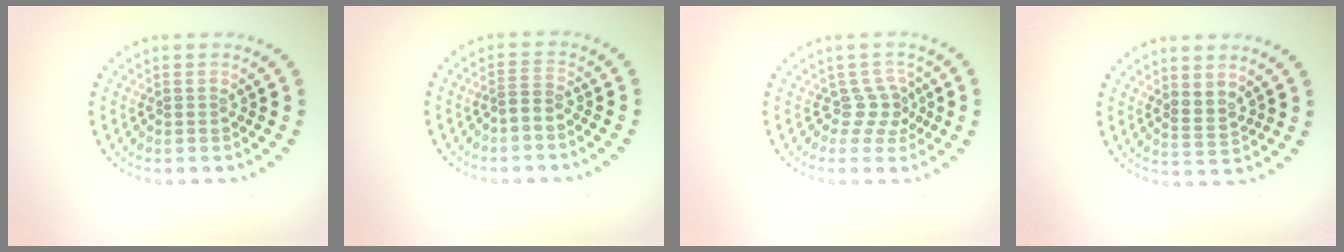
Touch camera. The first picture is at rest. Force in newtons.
{"total": 1.3, "press": 1.0, "slide": 0.7}
{"total": 2.1, "press": 1.4, "slide": 1.5}
{"total": 1.7, "press": 1.4, "slide": 1.1}